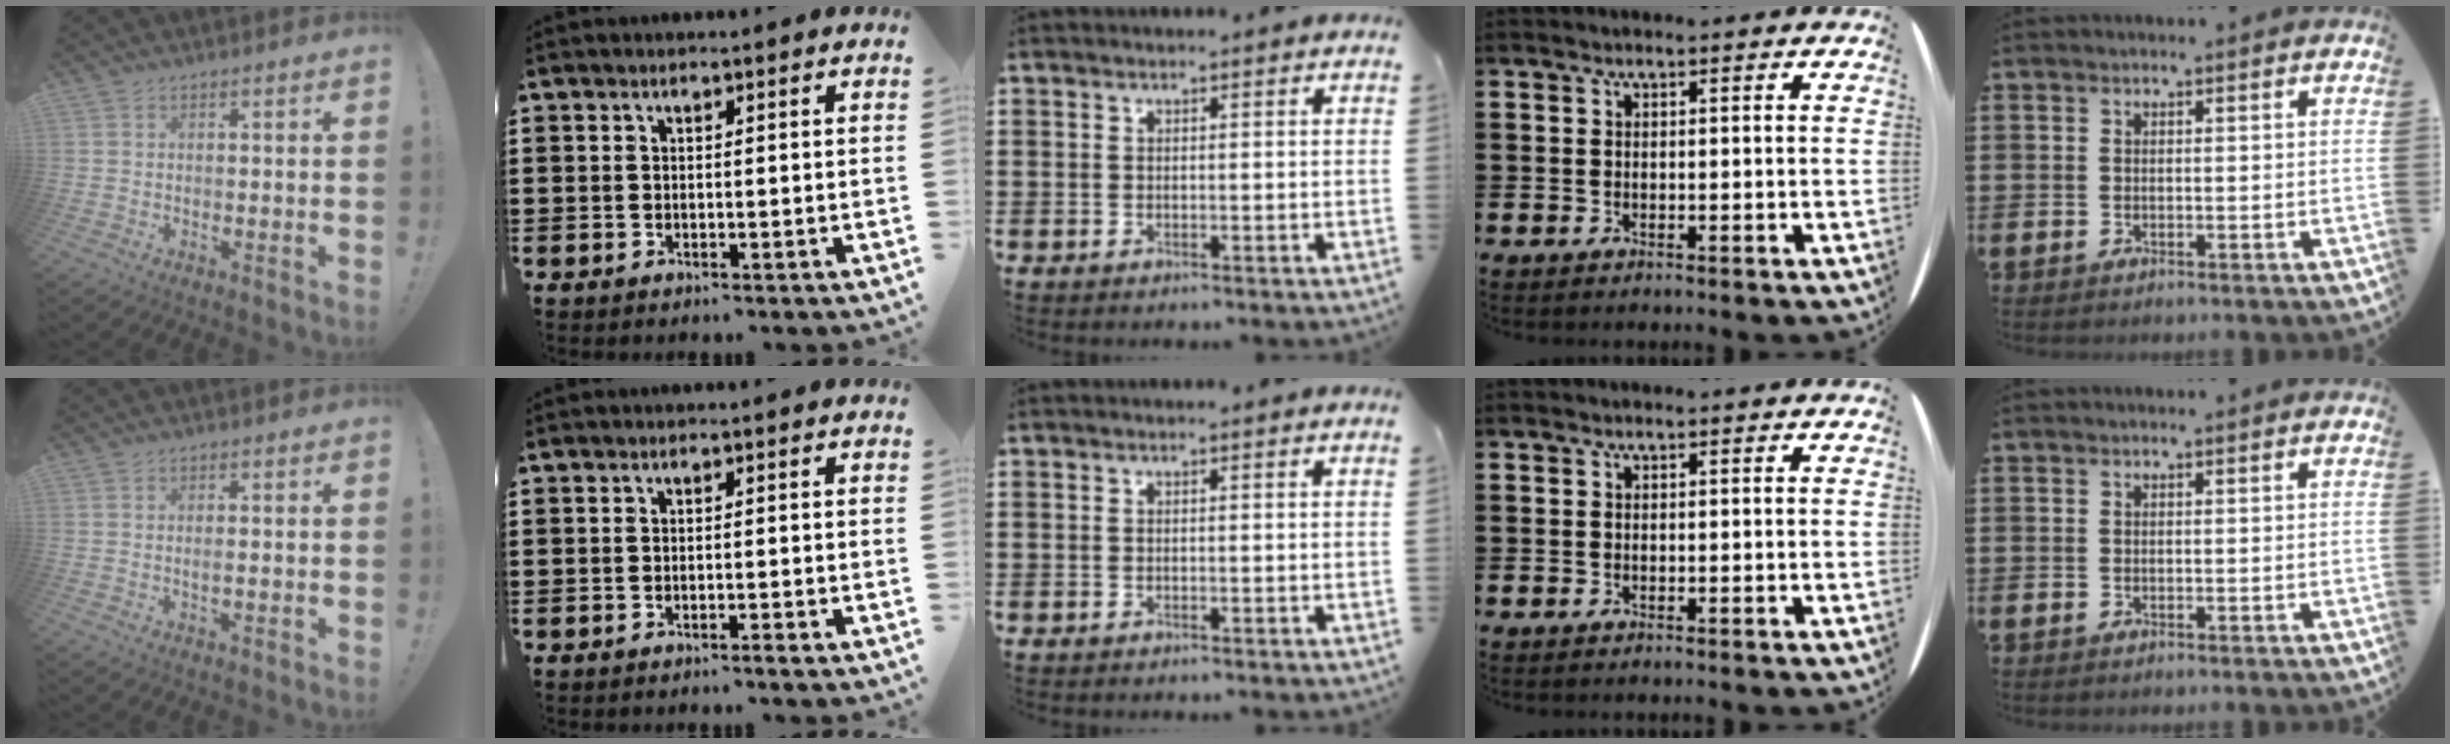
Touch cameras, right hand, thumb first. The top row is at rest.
{"thumb": {"total": 1.3, "force": [-0.3, 0.0, 1.2], "torque": [-0.018, -0.002, -0.007]}, "index": {"total": 0.9, "force": [-0.7, 0.0, 0.5], "torque": [-0.011, -0.003, -0.013]}}